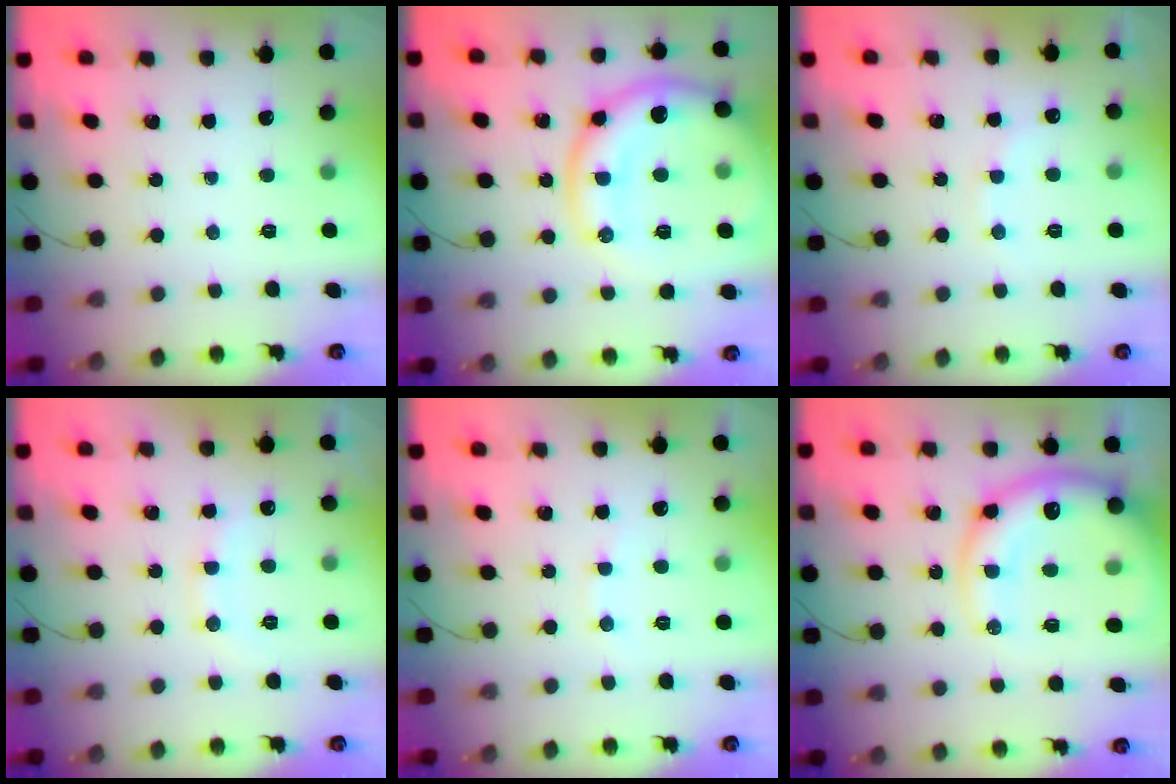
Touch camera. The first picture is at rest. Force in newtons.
{"total": 17.7, "press": 17.6, "slide": 1.6}
{"total": 7.3, "press": 7.2, "slide": 1.4}
{"total": 9.8, "press": 9.7, "slide": 1.2}
{"total": 4.9, "press": 4.8, "slide": 0.9}
{"total": 18.2, "press": 17.7, "slide": 4.0}